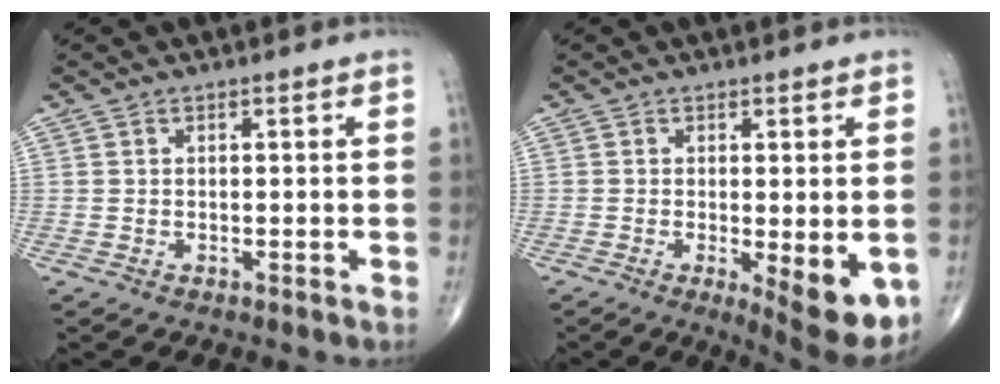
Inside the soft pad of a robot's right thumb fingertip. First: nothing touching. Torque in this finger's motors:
{"motor_torque": [-0.35, 0.89, 0.36, 0.24, 0.02]}